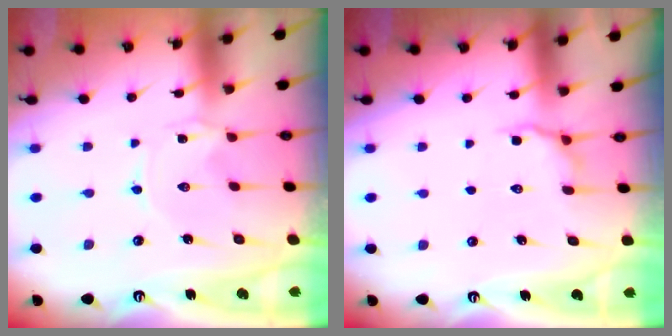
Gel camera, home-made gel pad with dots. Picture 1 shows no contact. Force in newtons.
{"total": 6.0, "press": 5.8, "slide": 1.6}